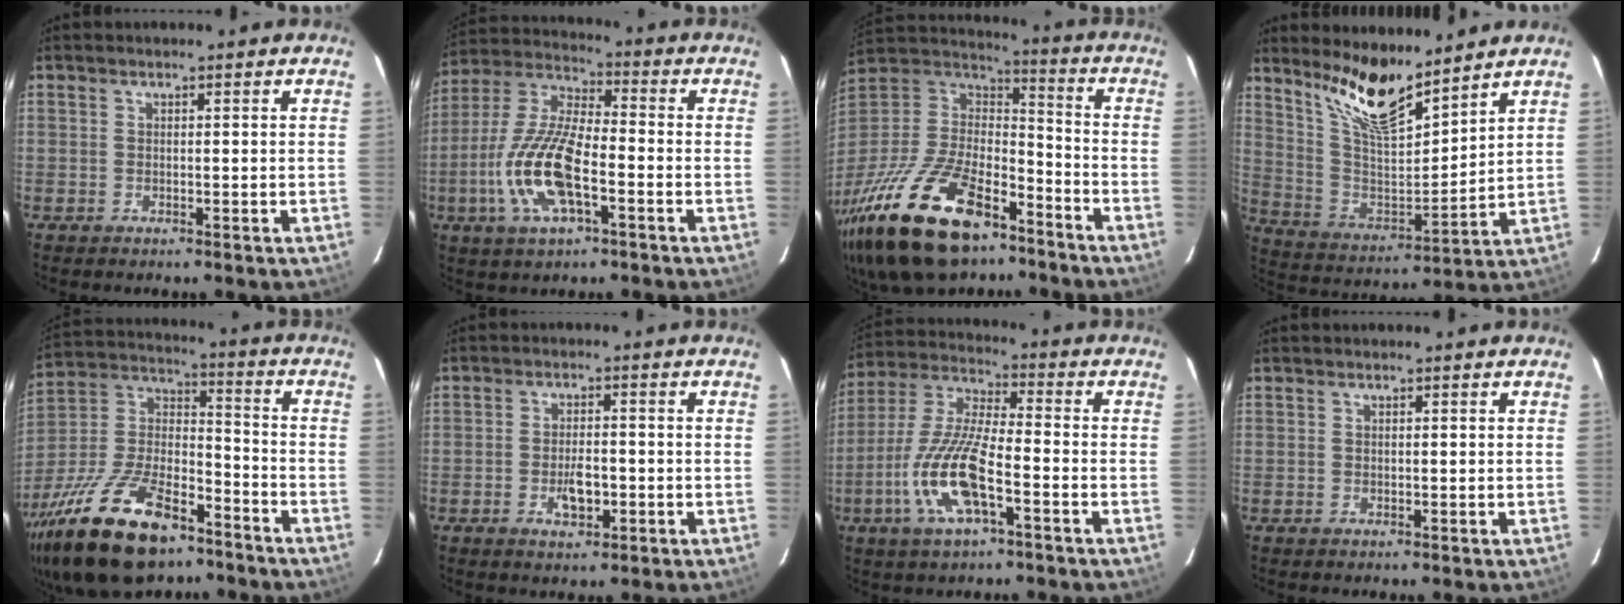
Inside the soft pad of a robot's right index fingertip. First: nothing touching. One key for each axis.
{"total": 15.6, "fx": -5.1, "fy": 5.6, "fz": 13.7, "tx": -0.291, "ty": -0.006, "tz": -0.101}
{"total": 31.3, "fx": -19.9, "fy": 14.2, "fz": 19.5, "tx": -0.413, "ty": -0.034, "tz": -0.328}
{"total": 13.9, "fx": 10.9, "fy": 3.0, "fz": 8.0, "tx": -0.155, "ty": -0.017, "tz": 0.211}
{"total": 26.7, "fx": -17.2, "fy": 11.6, "fz": 16.8, "tx": -0.349, "ty": -0.016, "tz": -0.291}
{"total": 4.8, "fx": -1.6, "fy": 2.2, "fz": 3.9, "tx": -0.077, "ty": -0.002, "tz": -0.022}
{"total": 14.6, "fx": -5.9, "fy": 3.9, "fz": 12.8, "tx": -0.274, "ty": -0.009, "tz": -0.117}
{"total": 0.0}